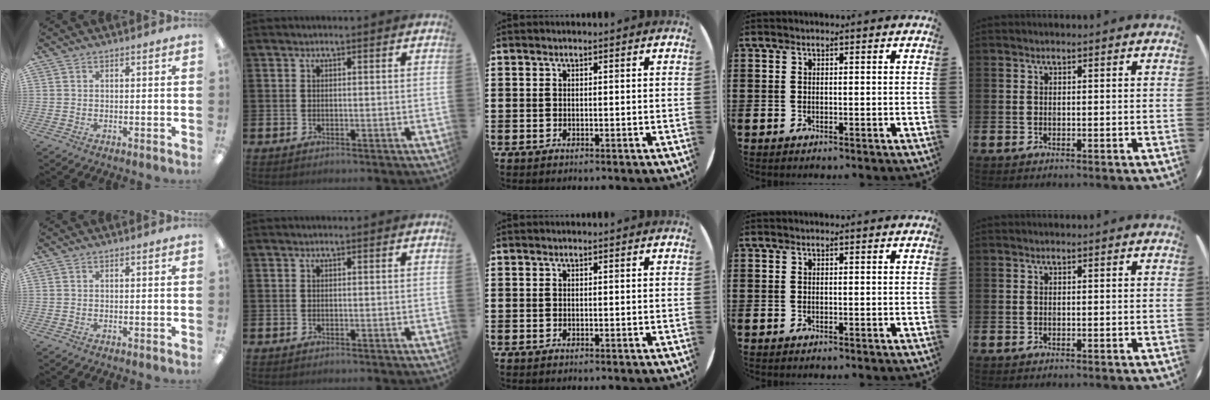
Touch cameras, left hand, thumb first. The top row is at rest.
{}